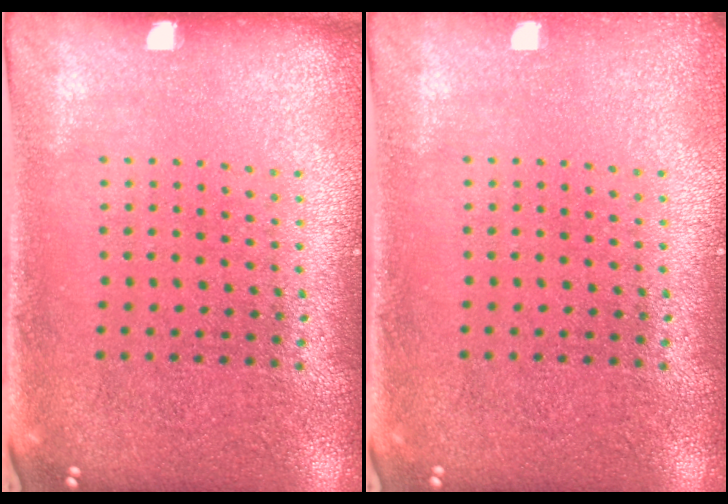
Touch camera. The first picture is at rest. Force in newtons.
{"total": 0.7, "press": 0.7, "slide": 0.1}